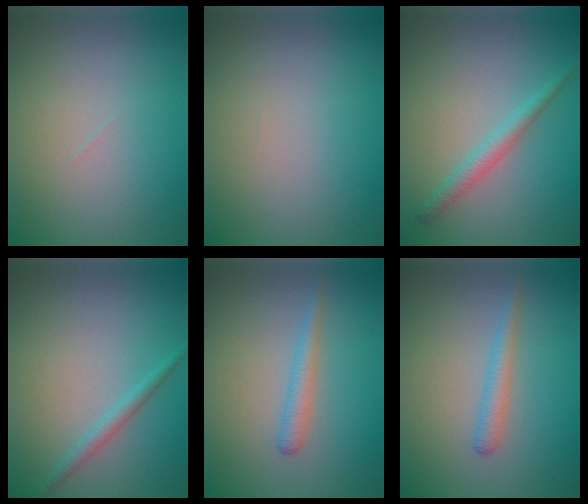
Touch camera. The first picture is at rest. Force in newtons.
{"total": 0.0}
{"total": 2.2, "press": 2.2, "slide": 0.1}
{"total": 1.6, "press": 1.6, "slide": 0.1}
{"total": 1.8, "press": 1.8, "slide": 0.1}
{"total": 1.8, "press": 1.8, "slide": 0.1}